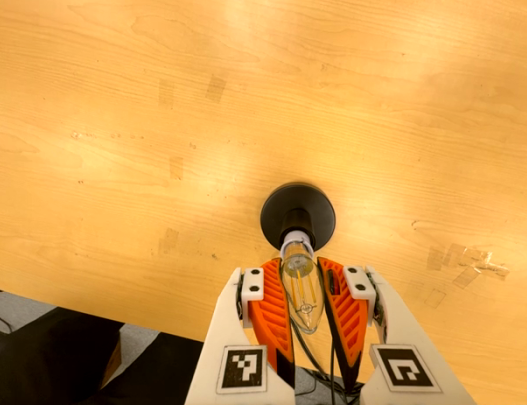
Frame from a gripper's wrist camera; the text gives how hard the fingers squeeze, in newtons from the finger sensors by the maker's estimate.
{"total": 22.4, "left": 24.3, "right": 20.5}